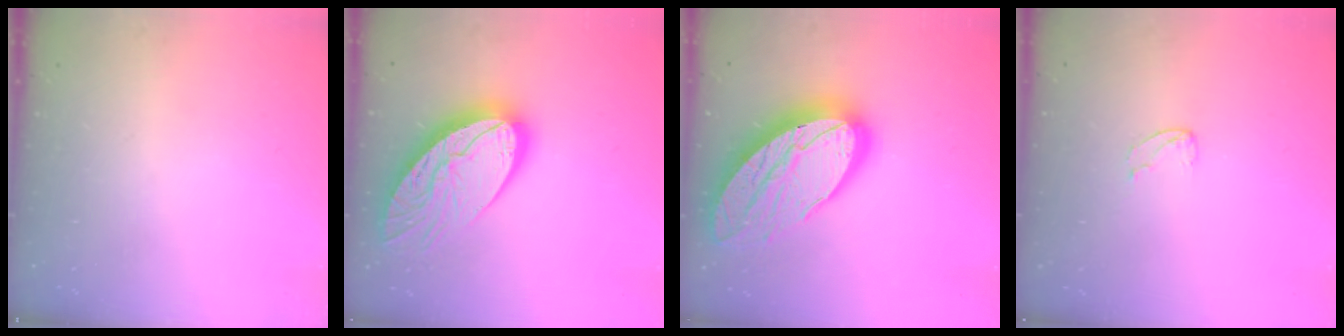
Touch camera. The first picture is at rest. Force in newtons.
{"total": 17.9, "press": 17.8, "slide": 1.7}
{"total": 26.8, "press": 26.7, "slide": 2.4}
{"total": 2.5, "press": 2.5, "slide": 0.2}